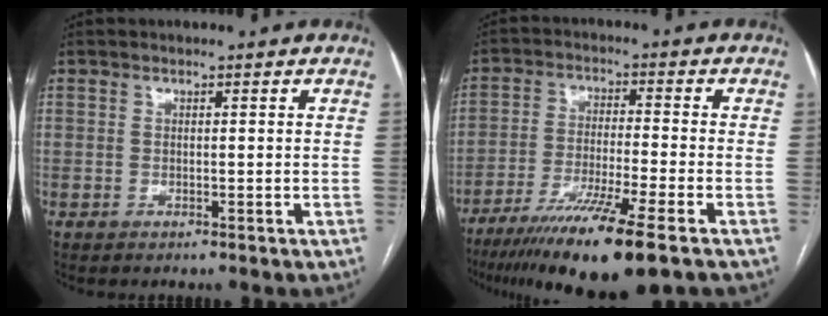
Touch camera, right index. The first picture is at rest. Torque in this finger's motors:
{"motor_torque": [1.11, -1.03, 1.05, 0.21]}